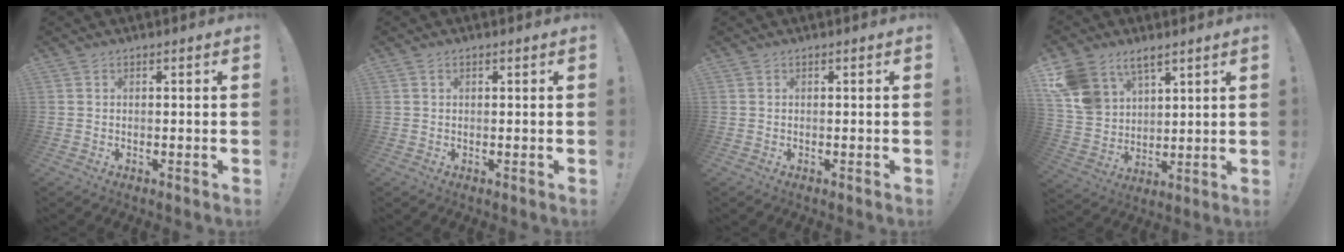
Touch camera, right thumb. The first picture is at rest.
{"total": 0.6, "force": [0.3, 0.4, 0.3], "torque": [0.000, 0.000, 0.004]}
{"total": 0.0}
{"total": 11.9, "force": [8.1, 7.6, 4.3], "torque": [-0.085, -0.045, 0.165]}